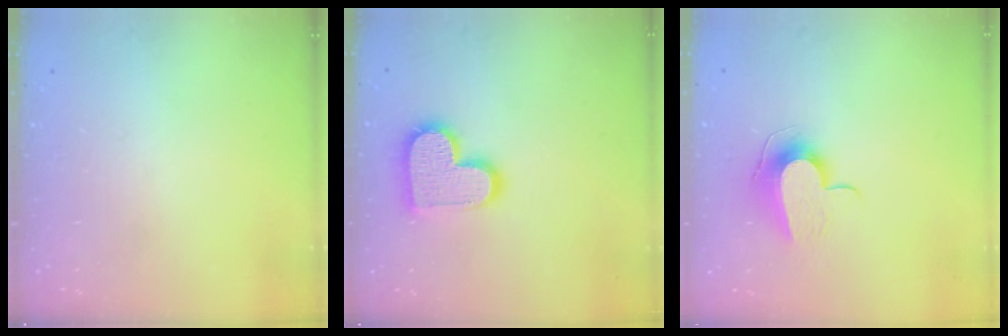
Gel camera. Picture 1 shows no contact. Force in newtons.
{"total": 15.1, "press": 15.0, "slide": 0.9}
{"total": 11.2, "press": 11.1, "slide": 0.5}